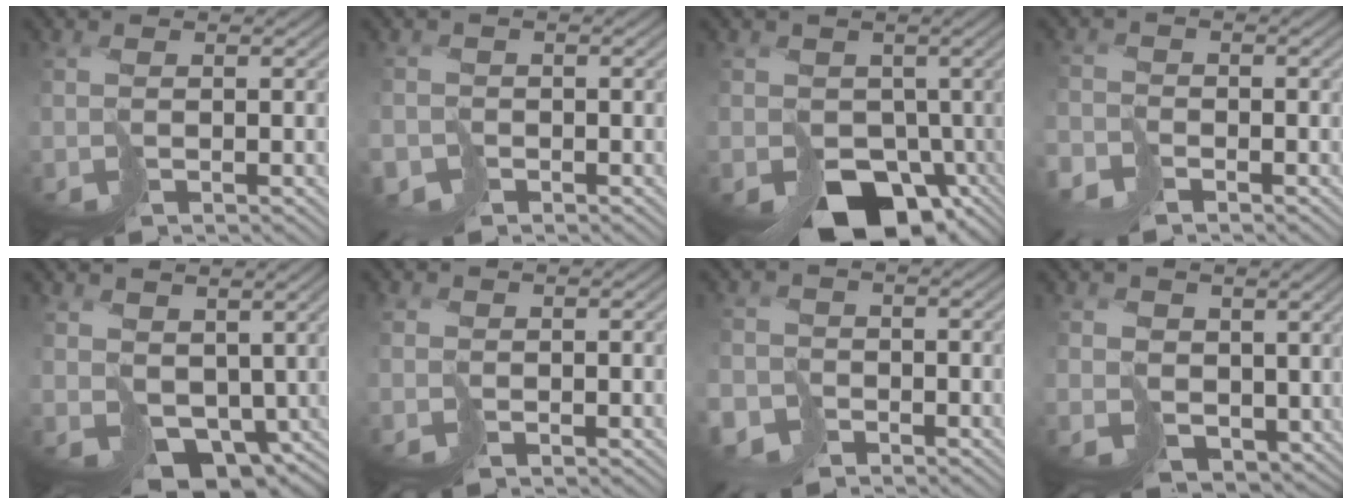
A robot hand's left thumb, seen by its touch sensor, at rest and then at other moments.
{"total": 2.1, "force": [-1.7, 1.2, -0.4], "torque": [0.022, -0.007, -0.038]}
{"total": 10.3, "force": [-4.7, 7.9, 4.6], "torque": [-0.063, -0.039, -0.066]}
{"total": 3.1, "force": [-2.9, 0.8, -0.5], "torque": [0.028, 0.000, -0.064]}
{"total": 8.7, "force": [0.7, 6.7, 5.5], "torque": [-0.120, -0.036, 0.032]}
{"total": 0.7, "force": [0.1, 0.6, -0.2], "torque": [0.003, -0.004, 0.000]}
{"total": 2.9, "force": [-2.6, 1.3, -0.4], "torque": [0.027, 0.001, -0.056]}
{"total": 4.8, "force": [1.3, 4.0, 2.3], "torque": [-0.059, -0.018, 0.024]}